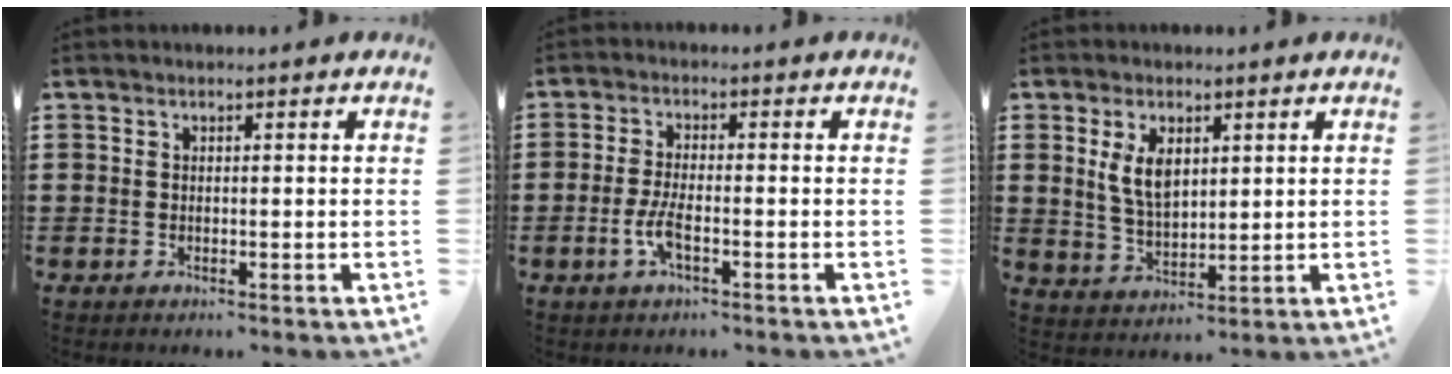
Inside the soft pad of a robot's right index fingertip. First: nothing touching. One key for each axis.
{"total": 3.8, "fx": -1.5, "fy": 0.9, "fz": 3.3, "tx": -0.083, "ty": -0.008, "tz": -0.035}
{"total": 5.6, "fx": 1.9, "fy": 2.9, "fz": 4.4, "tx": -0.095, "ty": 0.007, "tz": 0.033}